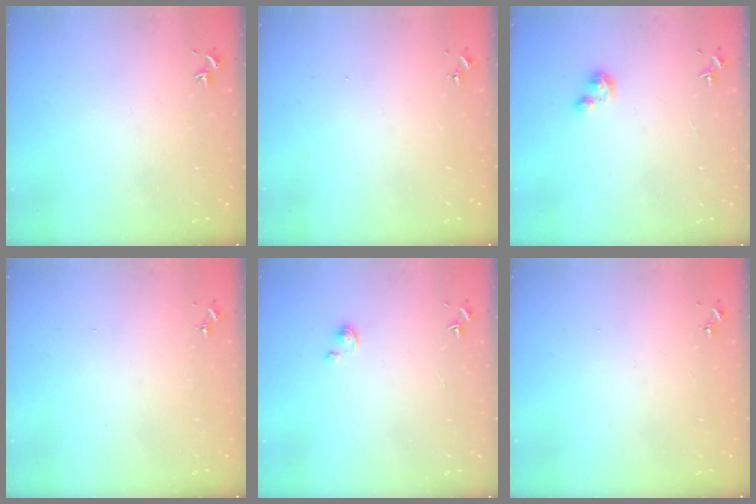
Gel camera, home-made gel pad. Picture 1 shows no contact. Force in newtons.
{"total": 0.0}
{"total": 3.6, "press": 3.5, "slide": 0.4}
{"total": 0.0}
{"total": 2.4, "press": 2.4, "slide": 0.3}
{"total": 0.0}